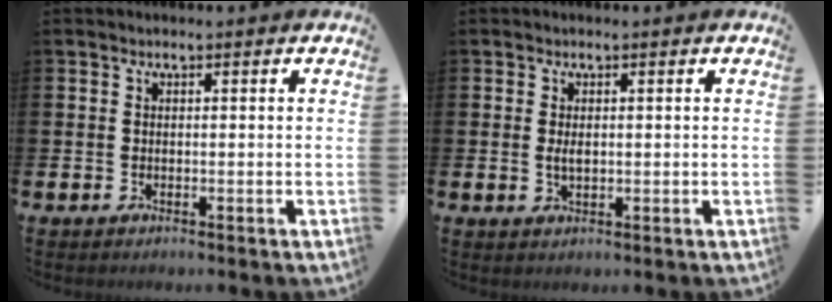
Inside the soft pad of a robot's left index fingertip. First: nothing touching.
{"total": 0.8, "force": [0.2, 0.4, 0.7], "torque": [-0.012, 0.003, 0.001]}